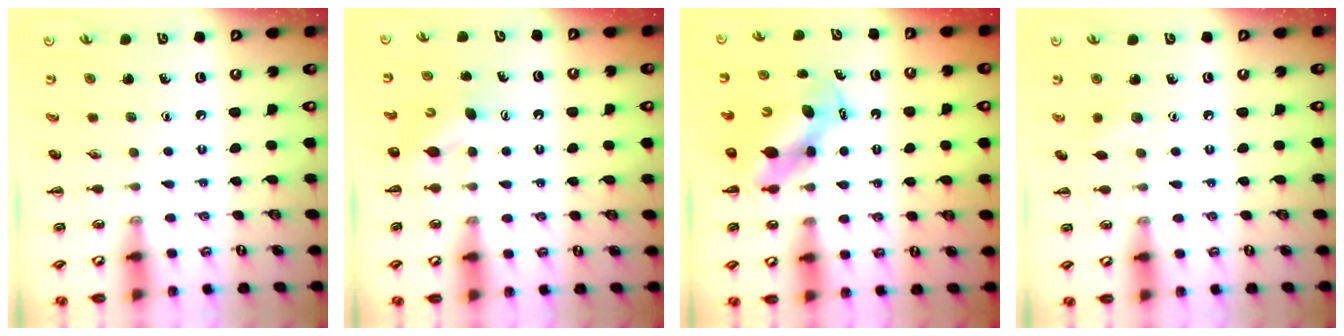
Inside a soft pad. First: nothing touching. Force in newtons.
{"total": 3.6, "press": 3.5, "slide": 0.7}
{"total": 5.8, "press": 5.8, "slide": 0.9}
{"total": 4.5, "press": 4.4, "slide": 1.0}